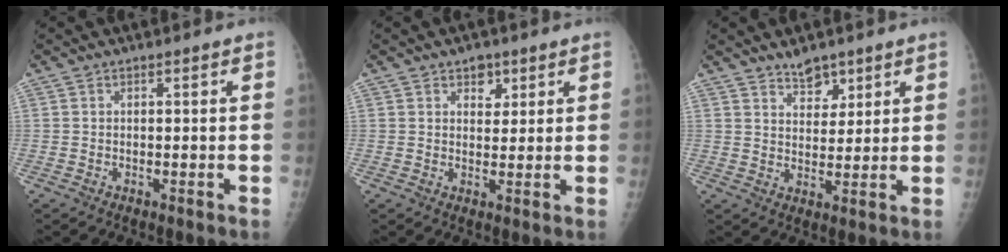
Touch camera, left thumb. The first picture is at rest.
{"total": 3.5, "force": [2.0, 2.4, 1.6], "torque": [0.001, -0.010, 0.029]}
{"total": 5.1, "force": [3.8, 2.6, 2.0], "torque": [-0.009, -0.029, 0.066]}